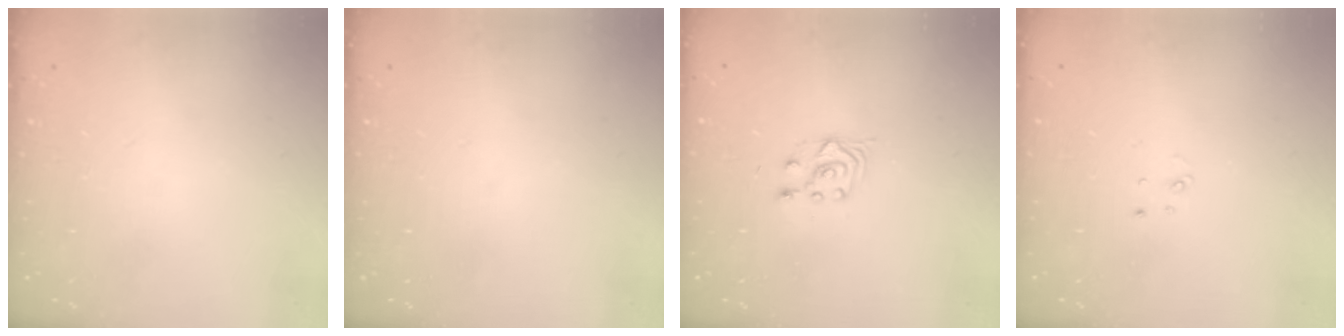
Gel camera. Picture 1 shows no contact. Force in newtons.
{"total": 0.0}
{"total": 4.2, "press": 4.0, "slide": 1.4}
{"total": 2.2, "press": 2.2, "slide": 0.2}